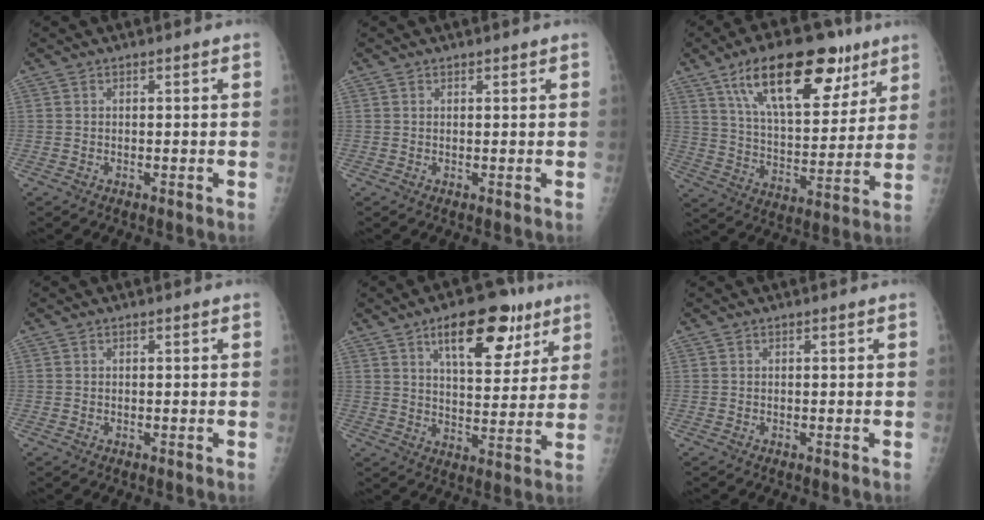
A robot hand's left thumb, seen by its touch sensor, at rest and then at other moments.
{"total": 0.5, "force": [0.4, 0.2, 0.2], "torque": [-0.003, -0.004, 0.006]}
{"total": 24.4, "force": [14.0, 10.5, 17.0], "torque": [-0.243, -0.037, 0.241]}
{"total": 0.0}
{"total": 15.3, "force": [8.3, 6.8, 10.8], "torque": [-0.117, -0.028, 0.125]}
{"total": 0.0}